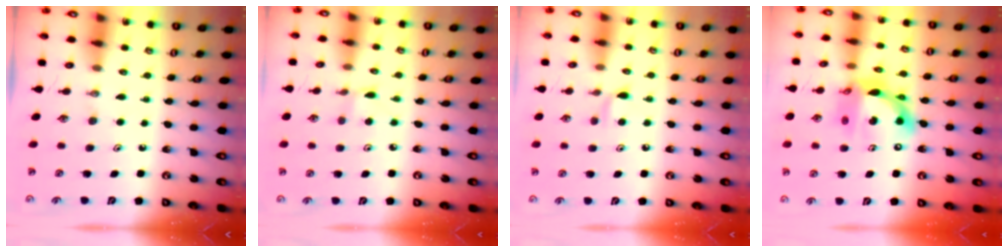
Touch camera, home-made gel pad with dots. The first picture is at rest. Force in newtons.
{"total": 1.1, "press": 1.1, "slide": 0.1}
{"total": 5.1, "press": 5.1, "slide": 0.7}
{"total": 13.0, "press": 12.9, "slide": 1.4}